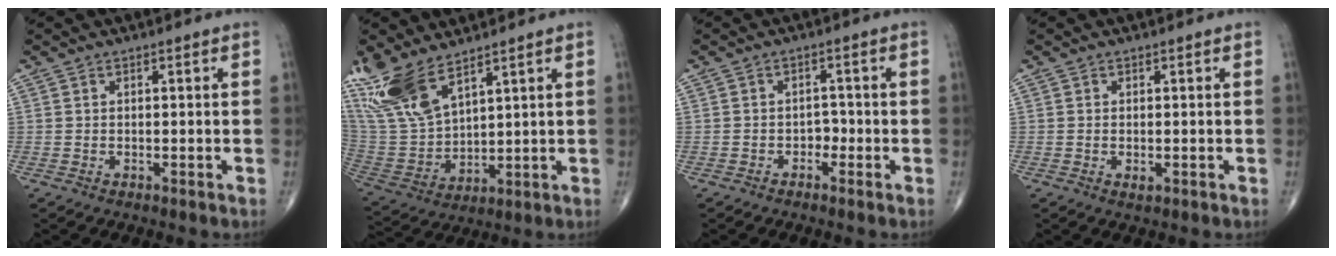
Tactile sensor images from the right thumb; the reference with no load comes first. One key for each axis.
{"total": 14.4, "fx": 10.0, "fy": 5.6, "fz": 8.6, "tx": -0.183, "ty": -0.037, "tz": 0.219}
{"total": 2.0, "fx": -1.0, "fy": 1.5, "fz": 1.0, "tx": 0.000, "ty": 0.010, "tz": -0.020}
{"total": 1.2, "fx": -0.3, "fy": 0.6, "fz": 1.0, "tx": -0.020, "ty": -0.004, "tz": -0.004}